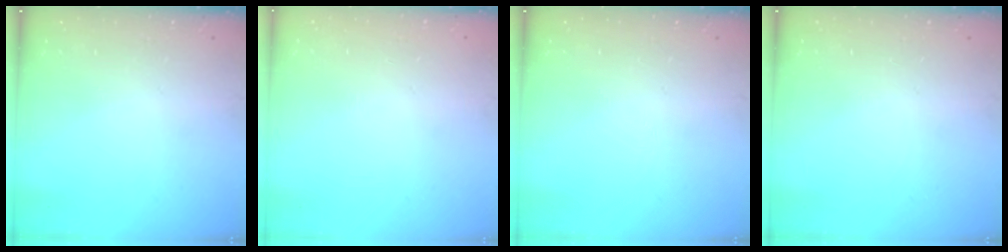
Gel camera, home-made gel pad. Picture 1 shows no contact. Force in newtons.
{"total": 0.0}
{"total": 0.0}
{"total": 0.0}